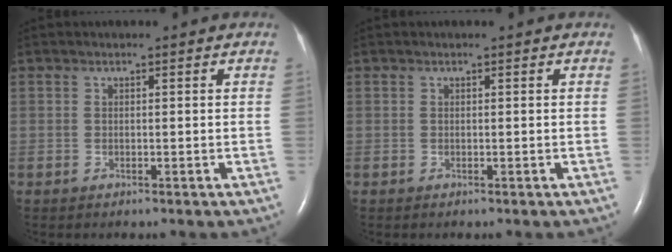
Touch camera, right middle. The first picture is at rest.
{"total": 0.0}